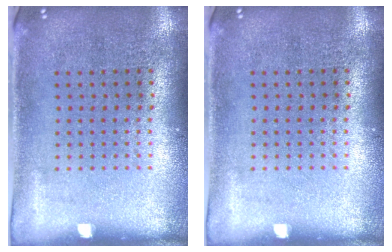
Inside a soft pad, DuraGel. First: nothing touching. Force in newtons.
{"total": 0.0}